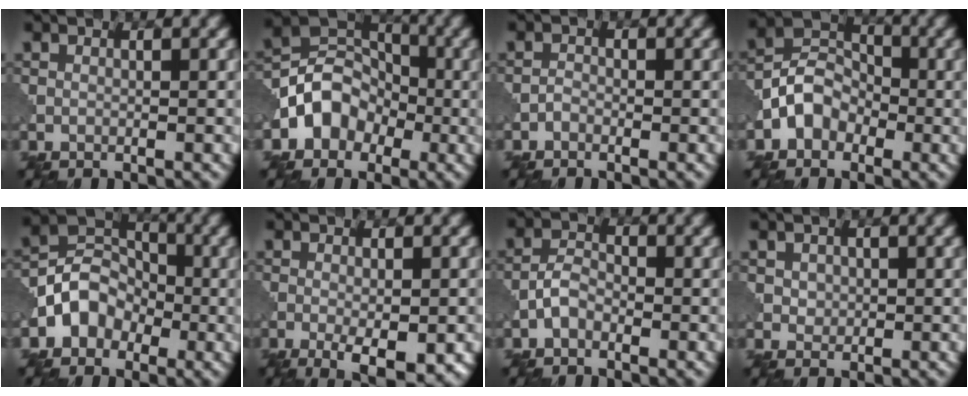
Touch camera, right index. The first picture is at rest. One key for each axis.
{"total": 4.7, "fx": -1.9, "fy": 3.9, "fz": 2.0, "tx": -0.011, "ty": 0.015, "tz": -0.045}
{"total": 0.8, "fx": -0.6, "fy": 0.4, "fz": 0.2, "tx": -0.003, "ty": 0.003, "tz": -0.016}
{"total": 3.9, "fx": -1.8, "fy": 3.0, "fz": 1.7, "tx": -0.025, "ty": 0.013, "tz": -0.041}
{"total": 4.2, "fx": -1.7, "fy": 3.5, "fz": 1.7, "tx": -0.011, "ty": 0.012, "tz": -0.041}
{"total": 4.5, "fx": -1.6, "fy": 1.3, "fz": 4.0, "tx": -0.062, "ty": -0.009, "tz": -0.021}
{"total": 2.0, "fx": -1.1, "fy": 1.1, "fz": 1.2, "tx": -0.024, "ty": 0.009, "tz": -0.028}
{"total": 1.2, "fx": 0.3, "fy": 1.1, "fz": 0.5, "tx": -0.008, "ty": -0.001, "tz": 0.008}